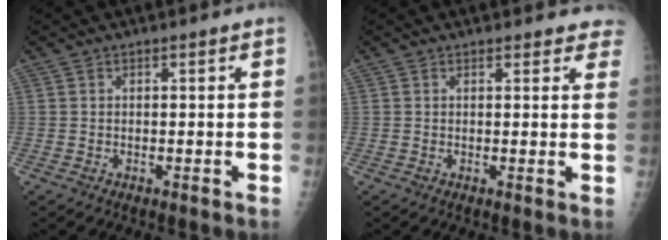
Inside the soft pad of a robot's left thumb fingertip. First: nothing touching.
{"total": 5.2, "force": [4.7, 2.0, 1.0], "torque": [0.032, -0.017, 0.033]}